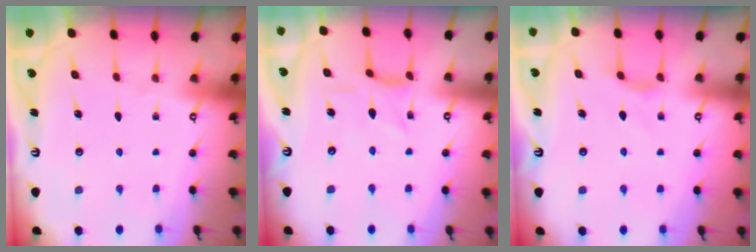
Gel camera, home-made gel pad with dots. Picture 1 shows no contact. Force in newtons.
{"total": 1.8, "press": 1.7, "slide": 0.4}
{"total": 4.4, "press": 4.3, "slide": 0.5}